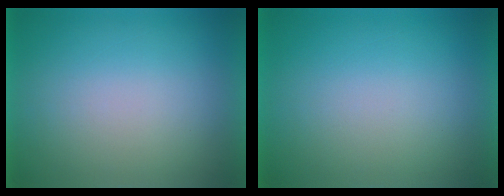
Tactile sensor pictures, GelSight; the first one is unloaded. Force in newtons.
{"total": 0.0}